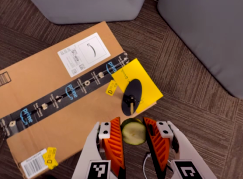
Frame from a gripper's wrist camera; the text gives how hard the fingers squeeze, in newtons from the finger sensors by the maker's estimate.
{"total": 8.3, "left": 8.4, "right": 8.1}